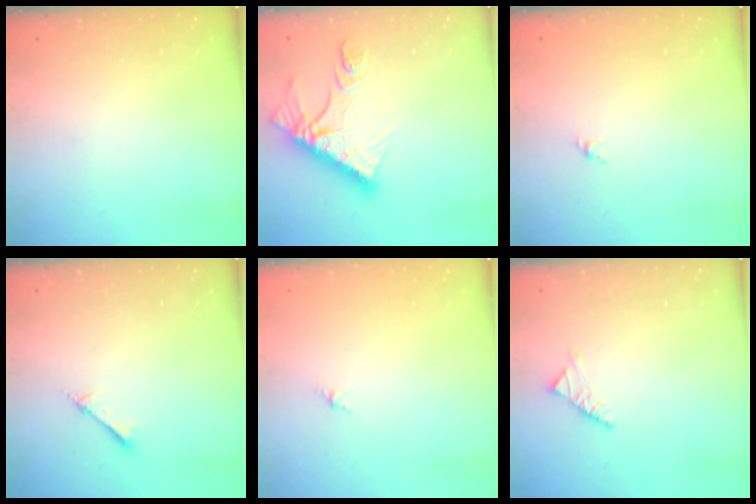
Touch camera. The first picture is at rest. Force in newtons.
{"total": 14.0, "press": 14.0, "slide": 1.2}
{"total": 1.6, "press": 1.5, "slide": 0.6}
{"total": 1.5, "press": 1.4, "slide": 0.2}
{"total": 1.1, "press": 1.0, "slide": 0.5}
{"total": 2.6, "press": 2.5, "slide": 0.8}